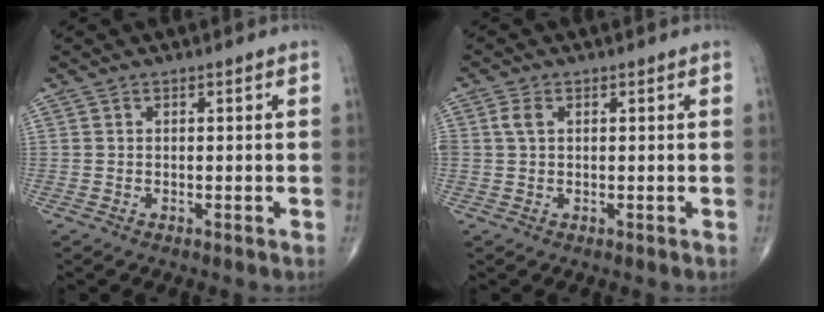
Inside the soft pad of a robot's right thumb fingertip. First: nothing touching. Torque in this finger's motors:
{"motor_torque": [0.51, 0.49, 0.83, 0.15, 0.32]}